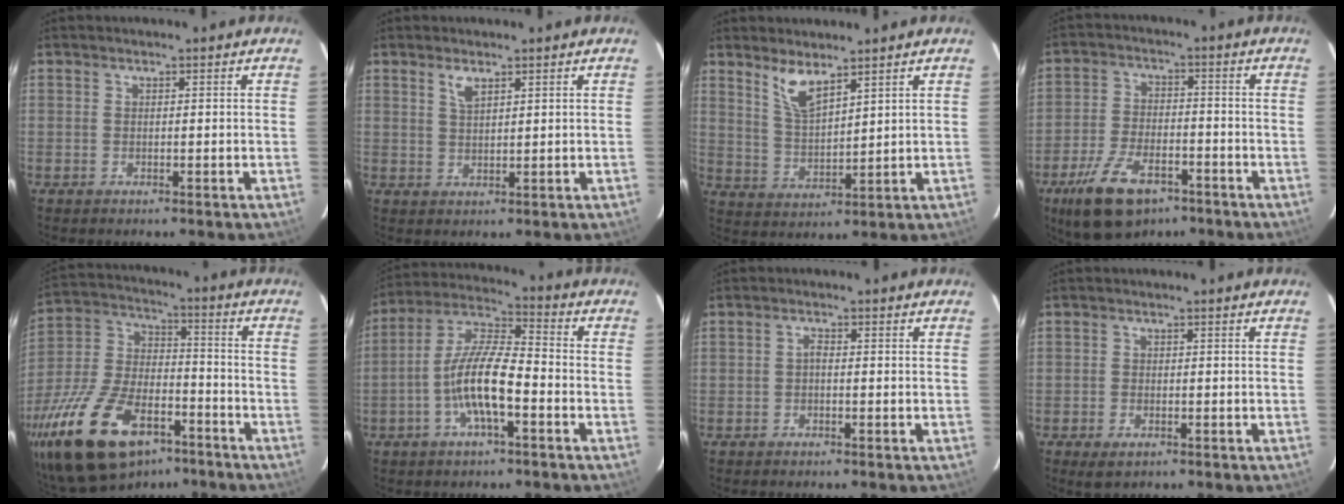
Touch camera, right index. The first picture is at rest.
{"total": 2.5, "force": [1.6, 0.9, 1.8], "torque": [-0.033, 0.002, 0.032]}
{"total": 6.4, "force": [4.6, 1.8, 4.1], "torque": [-0.078, -0.006, 0.098]}
{"total": 13.1, "force": [-8.2, 6.4, 7.9], "torque": [-0.177, -0.016, -0.142]}
{"total": 27.0, "force": [-16.7, 13.3, 16.5], "torque": [-0.340, -0.015, -0.276]}
{"total": 11.5, "force": [-4.1, 2.9, 10.3], "torque": [-0.212, 0.003, -0.081]}
{"total": 0.9, "force": [-0.4, 0.4, 0.6], "torque": [-0.012, 0.006, -0.010]}
{"total": 2.7, "force": [-1.6, 1.5, 1.6], "torque": [-0.032, -0.010, -0.027]}